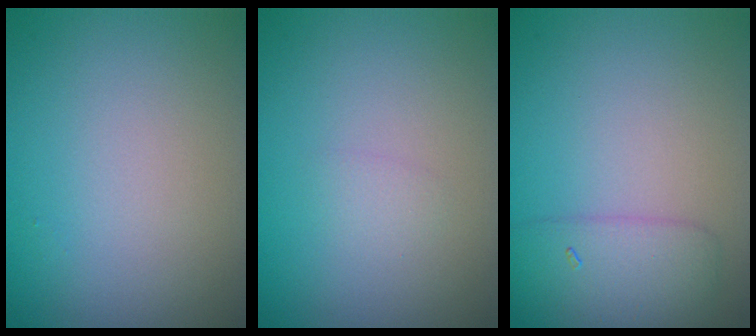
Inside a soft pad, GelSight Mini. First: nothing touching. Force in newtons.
{"total": 0.7, "press": 0.7, "slide": 0.0}
{"total": 3.0, "press": 3.0, "slide": 0.2}